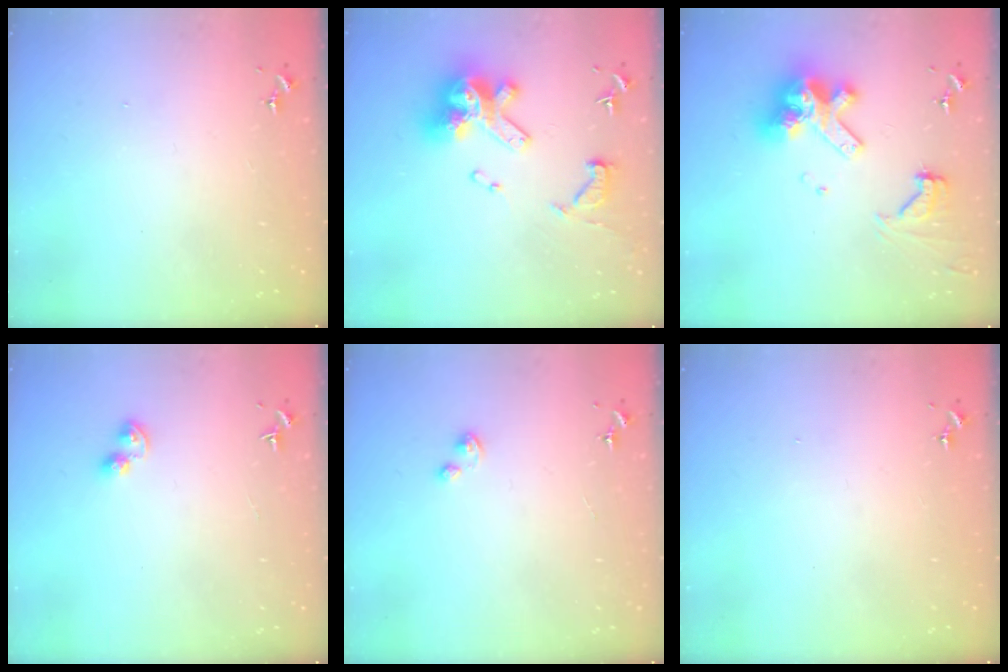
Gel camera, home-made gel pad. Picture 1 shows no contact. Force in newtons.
{"total": 17.6, "press": 17.5, "slide": 1.6}
{"total": 16.9, "press": 16.8, "slide": 1.8}
{"total": 3.8, "press": 3.7, "slide": 0.6}
{"total": 2.1, "press": 2.0, "slide": 0.5}
{"total": 0.0}